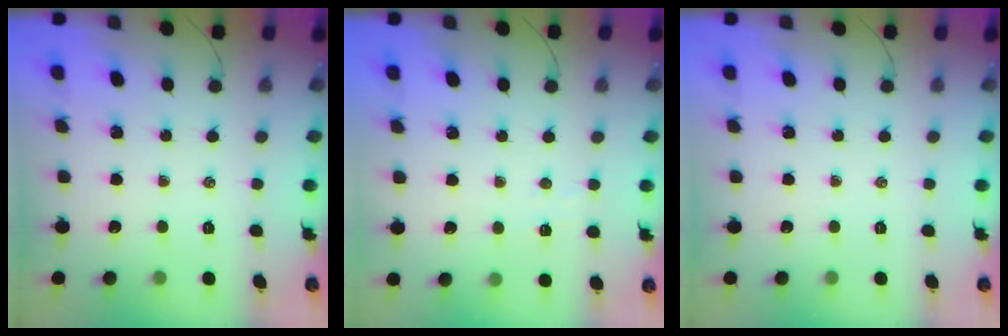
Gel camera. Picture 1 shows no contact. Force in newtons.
{"total": 2.7, "press": 2.6, "slide": 0.8}
{"total": 0.0}